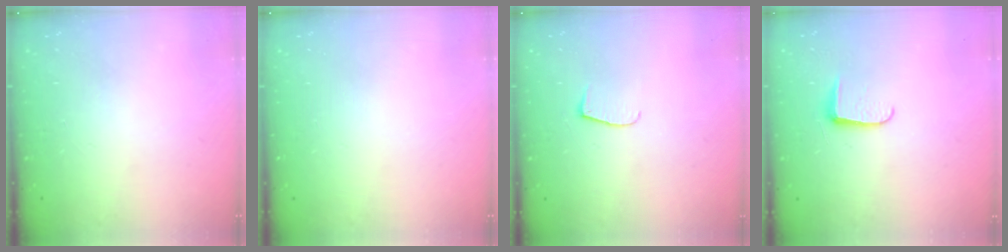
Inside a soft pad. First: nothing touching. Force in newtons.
{"total": 0.0}
{"total": 6.3, "press": 6.2, "slide": 0.8}
{"total": 5.4, "press": 5.4, "slide": 0.7}